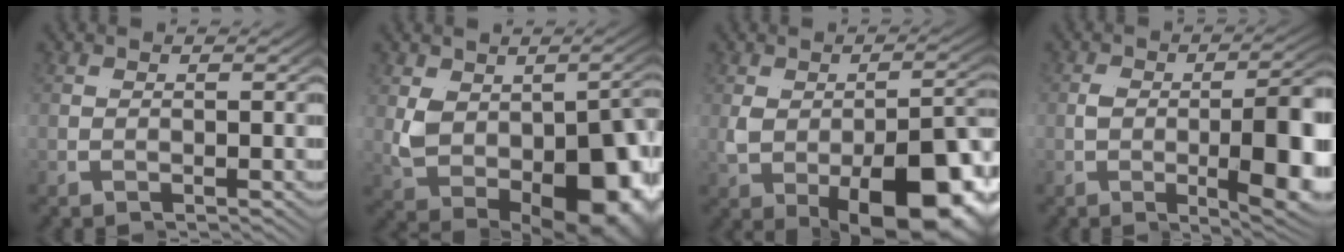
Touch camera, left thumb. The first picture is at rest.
{"total": 11.9, "force": [-1.2, 7.3, 9.3], "torque": [-0.155, -0.023, -0.008]}
{"total": 8.4, "force": [-2.2, 2.6, 7.7], "torque": [-0.120, -0.015, -0.016]}
{"total": 6.7, "force": [-1.2, 0.5, 6.6], "torque": [-0.095, 0.001, -0.013]}